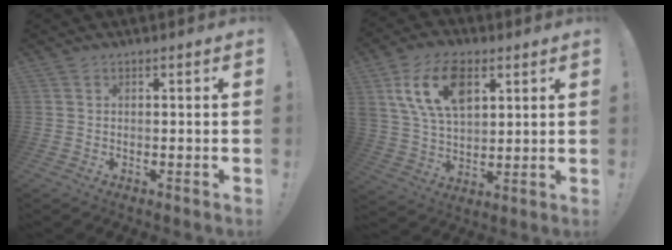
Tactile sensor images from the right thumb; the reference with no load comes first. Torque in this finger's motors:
{"motor_torque": [1.89, 1.97, 1.26, 0.43, 0.16]}